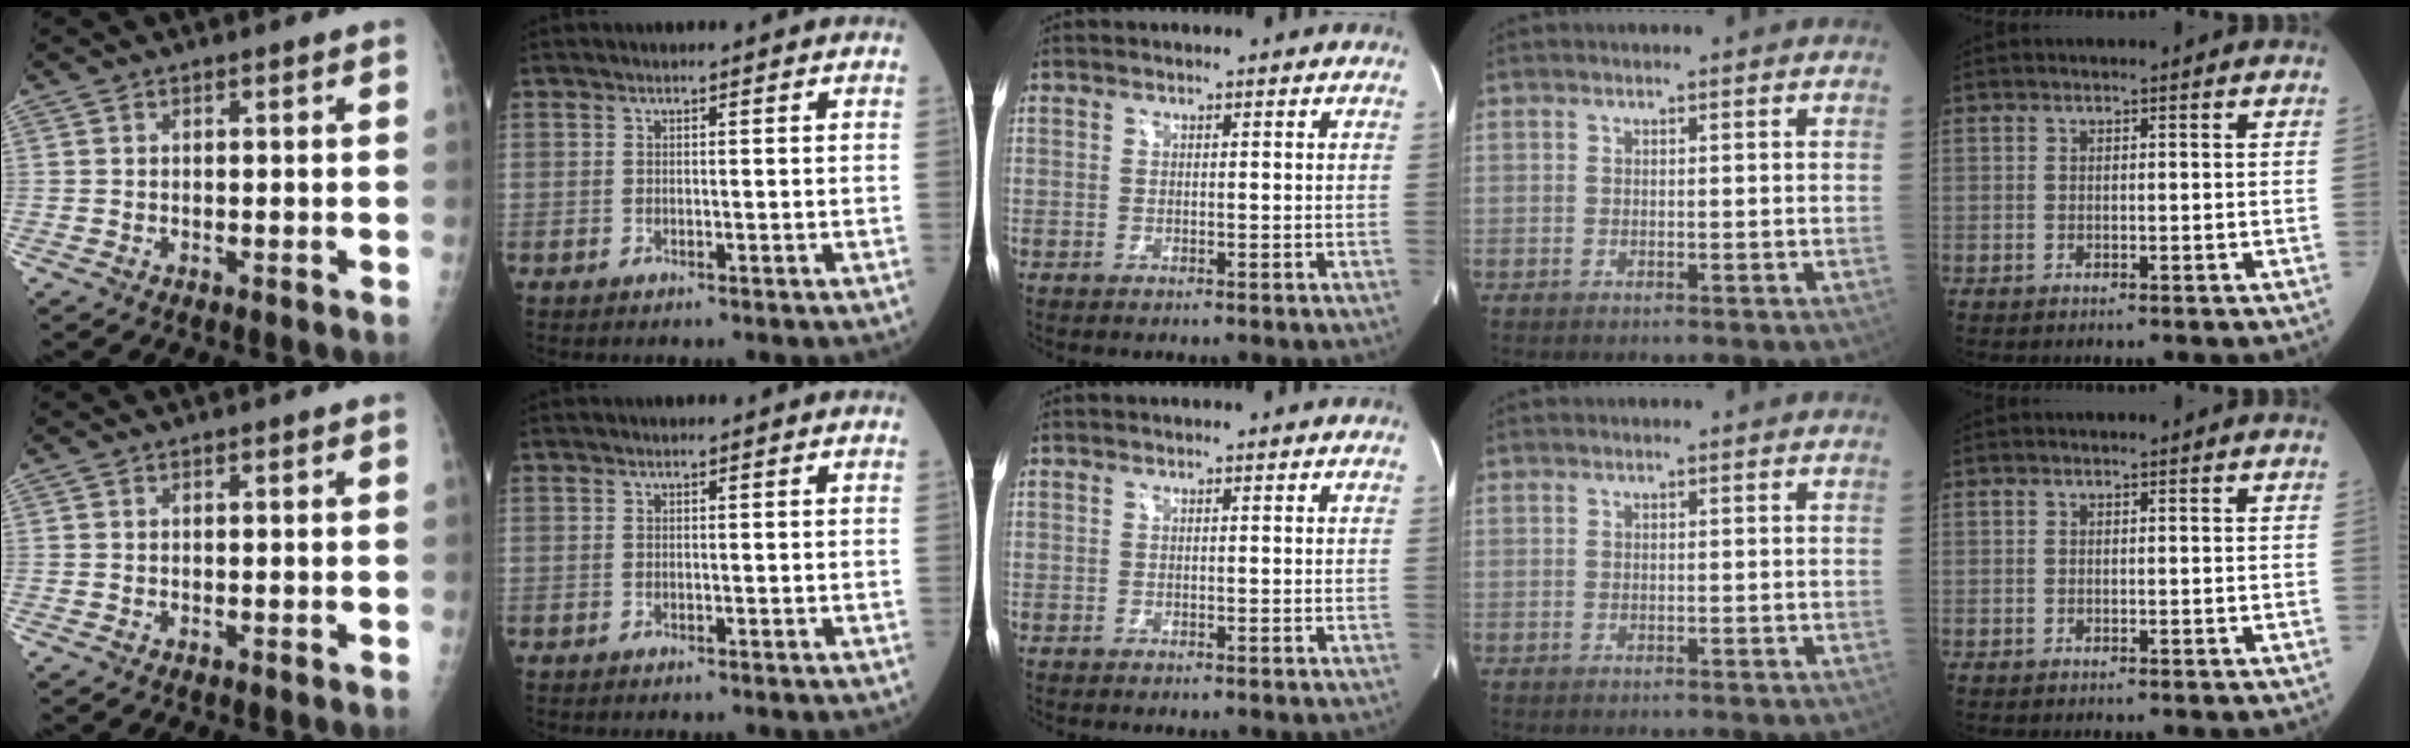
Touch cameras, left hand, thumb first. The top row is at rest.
{}